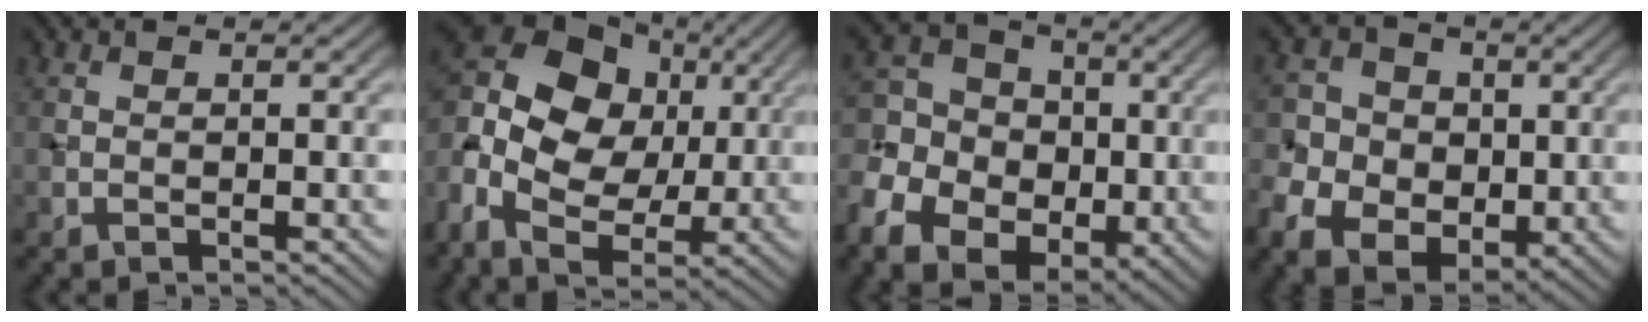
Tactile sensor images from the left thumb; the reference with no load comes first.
{"total": 15.6, "force": [1.0, 10.9, 11.1], "torque": [-0.251, 0.009, 0.013]}
{"total": 11.2, "force": [-2.2, 9.1, 6.2], "torque": [-0.165, -0.013, -0.052]}
{"total": 9.3, "force": [-0.7, 8.1, 4.5], "torque": [-0.125, -0.011, -0.024]}